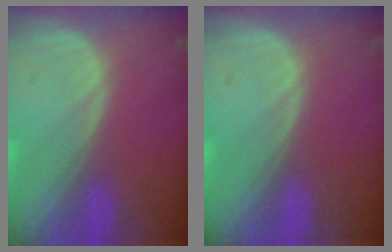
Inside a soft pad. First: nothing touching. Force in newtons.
{"total": 0.0}